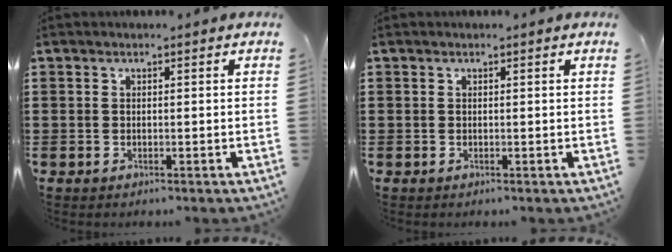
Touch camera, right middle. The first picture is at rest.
{"total": 0.0}